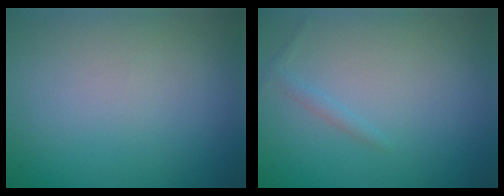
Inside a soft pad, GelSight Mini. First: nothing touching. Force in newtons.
{"total": 0.8, "press": 0.8, "slide": 0.0}